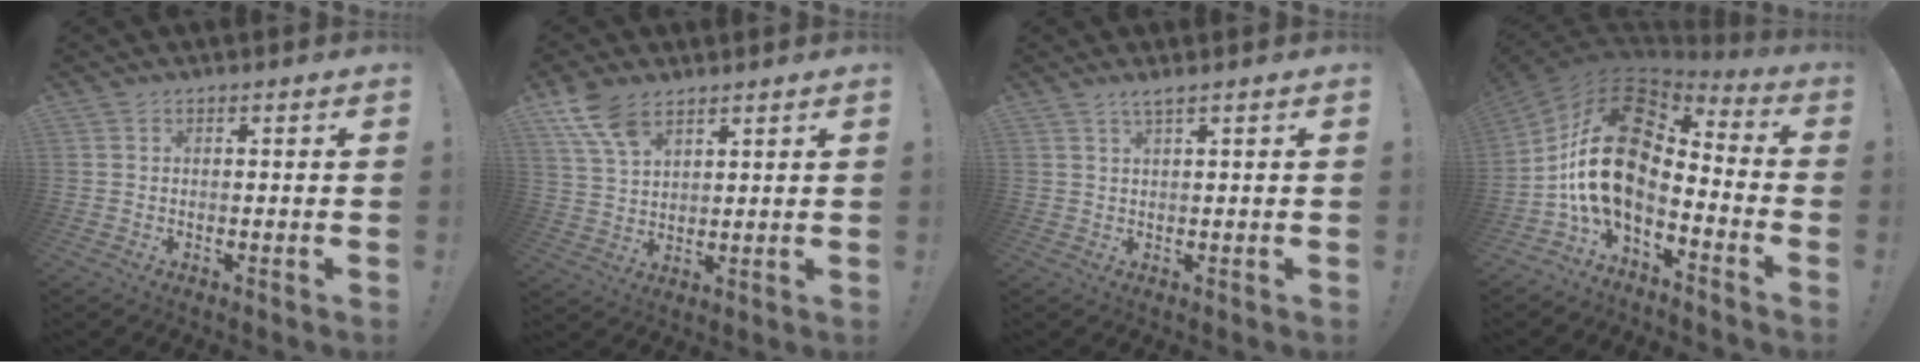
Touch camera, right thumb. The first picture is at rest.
{"total": 9.1, "force": [6.0, 4.6, 5.1], "torque": [-0.104, -0.021, 0.118]}
{"total": 2.0, "force": [1.4, -0.2, 1.4], "torque": [-0.034, -0.002, 0.025]}
{"total": 19.9, "force": [0.9, 10.9, 16.7], "torque": [-0.328, 0.001, 0.019]}